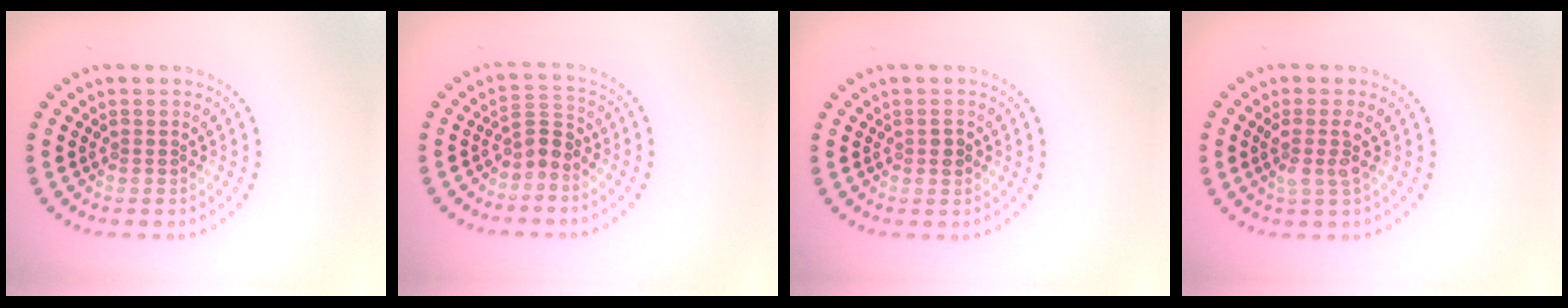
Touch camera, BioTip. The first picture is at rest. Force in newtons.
{"total": 2.2, "press": 1.5, "slide": 1.6}
{"total": 1.0, "press": 1.0, "slide": 0.1}
{"total": 2.1, "press": 1.6, "slide": 1.4}